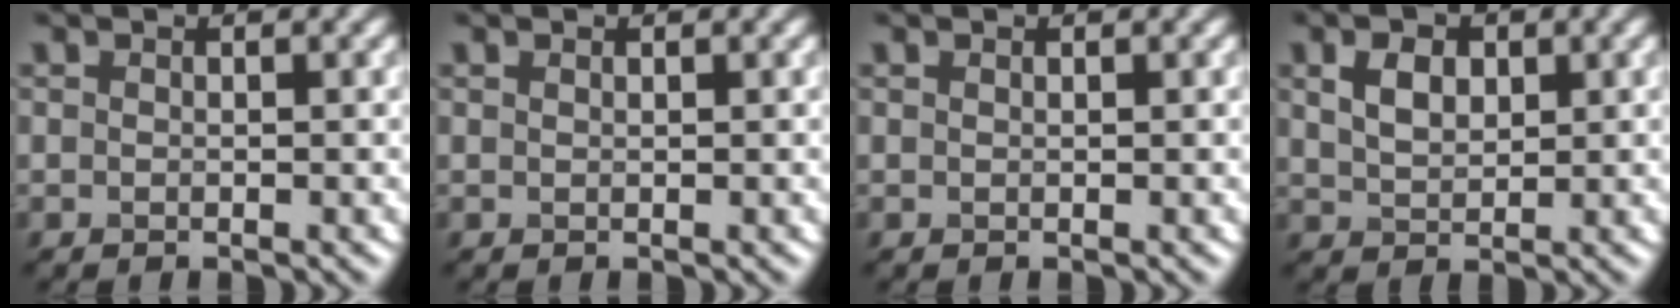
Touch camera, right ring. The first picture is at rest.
{"total": 0.0}
{"total": 0.0}
{"total": 3.2, "force": [1.2, 2.0, 2.2], "torque": [-0.045, 0.005, 0.023]}